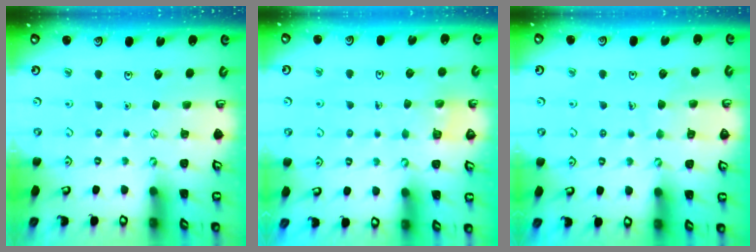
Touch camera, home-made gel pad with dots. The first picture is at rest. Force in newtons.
{"total": 2.8, "press": 2.8, "slide": 0.1}
{"total": 5.4, "press": 5.4, "slide": 0.4}